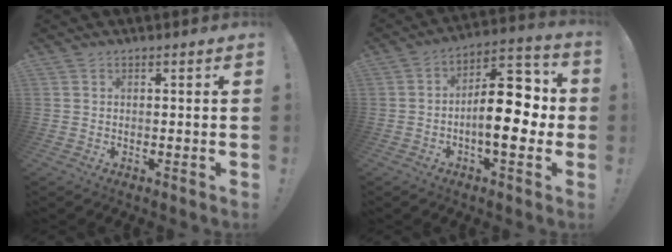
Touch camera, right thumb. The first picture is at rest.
{"total": 17.7, "force": [-1.5, 8.6, 15.4], "torque": [-0.211, 0.016, -0.020]}